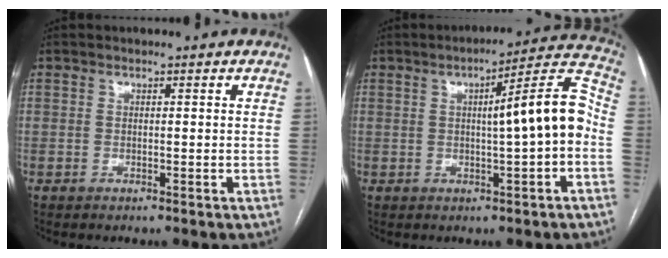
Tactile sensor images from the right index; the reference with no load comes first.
{"total": 11.0, "force": [-0.4, 0.4, 10.9], "torque": [-0.147, 0.029, -0.008]}